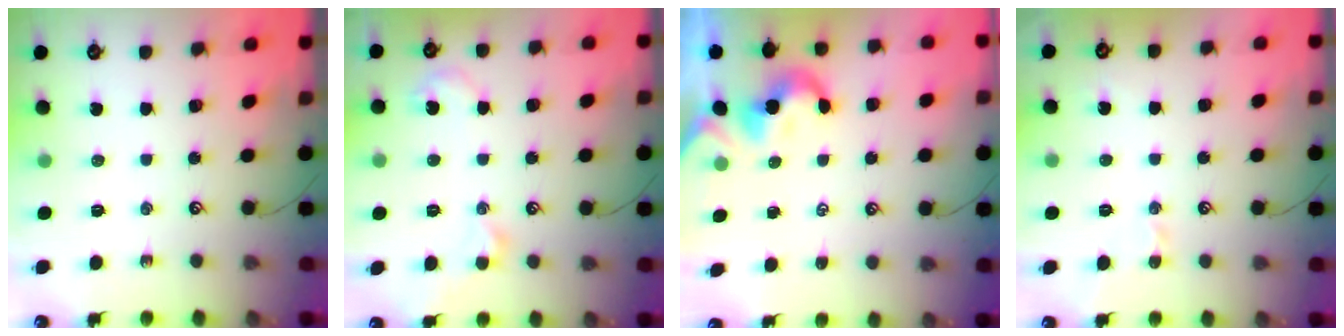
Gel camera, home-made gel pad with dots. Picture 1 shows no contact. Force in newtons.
{"total": 2.1, "press": 2.1, "slide": 0.1}
{"total": 2.0, "press": 1.9, "slide": 0.5}
{"total": 2.2, "press": 2.2, "slide": 0.3}